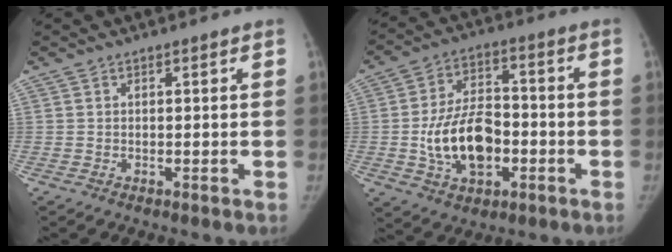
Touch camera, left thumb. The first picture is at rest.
{"total": 14.6, "force": [-3.2, 9.2, 10.9], "torque": [-0.167, 0.024, -0.052]}